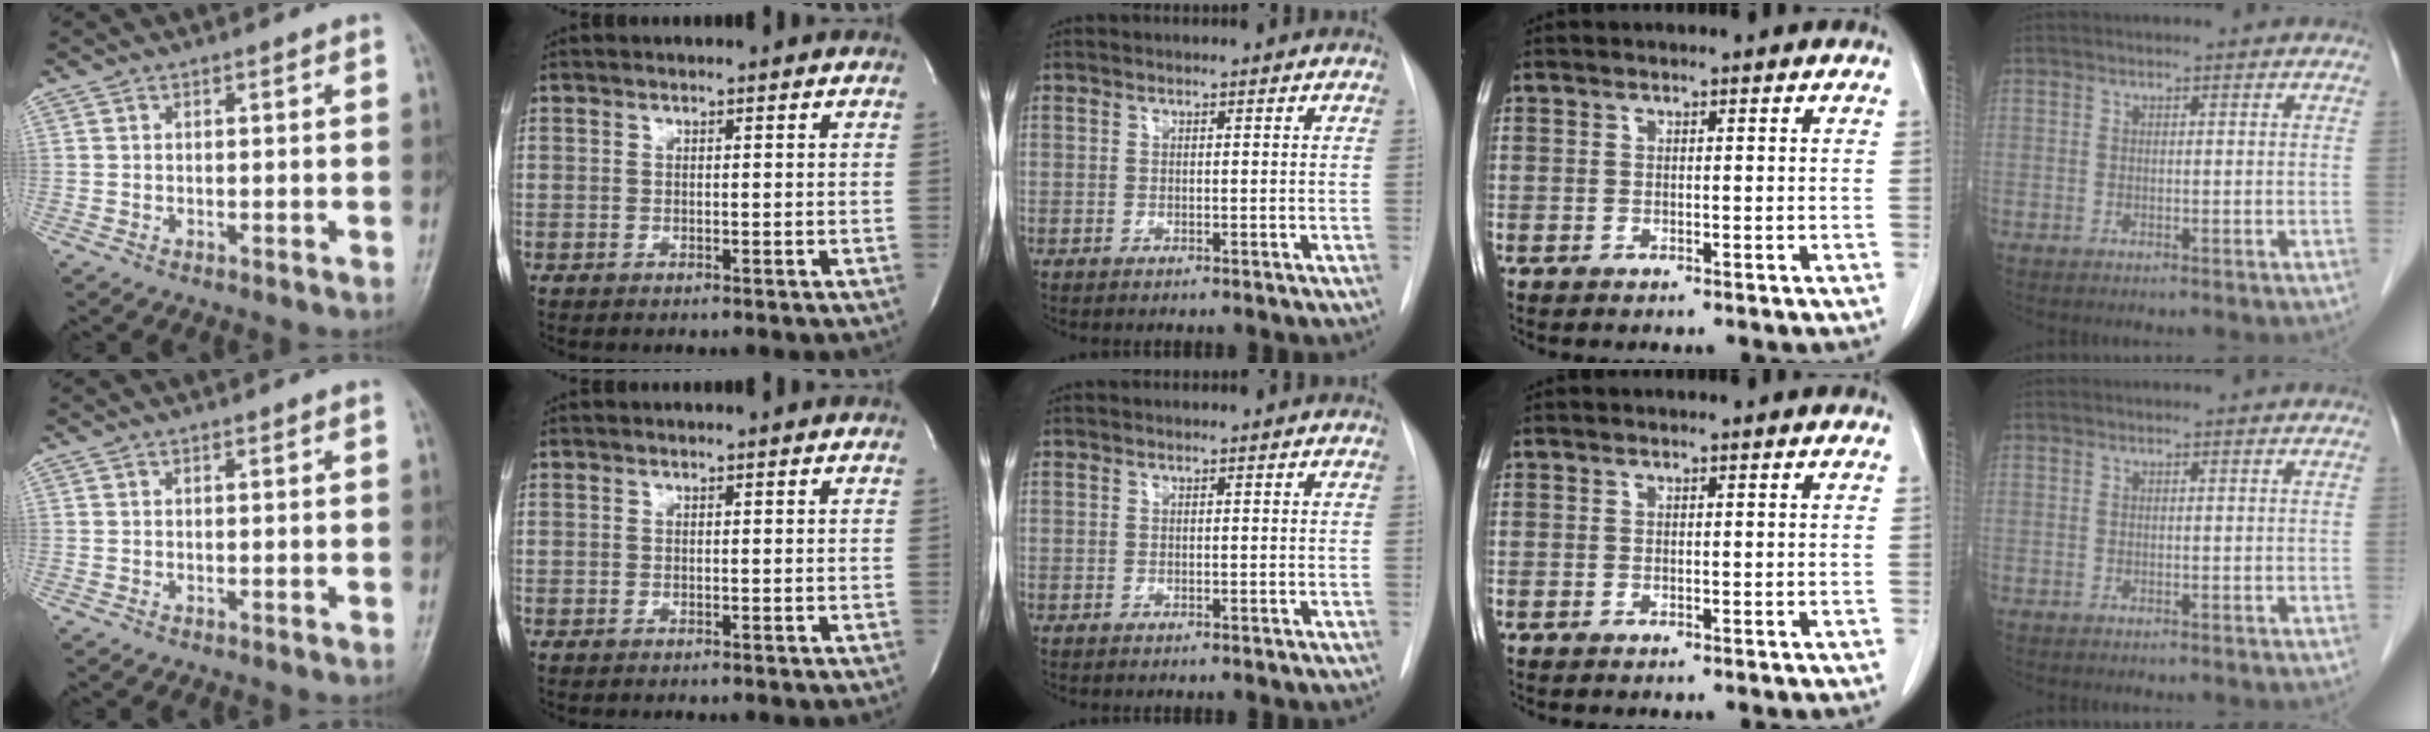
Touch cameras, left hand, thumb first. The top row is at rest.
{}